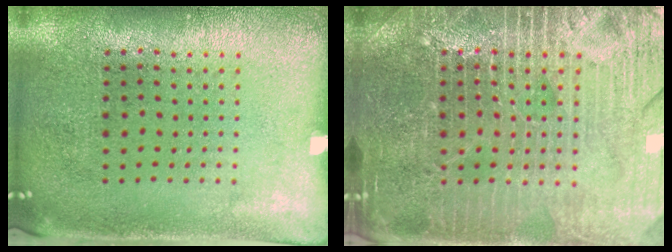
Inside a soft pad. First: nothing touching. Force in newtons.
{"total": 4.6, "press": 4.6, "slide": 0.6}